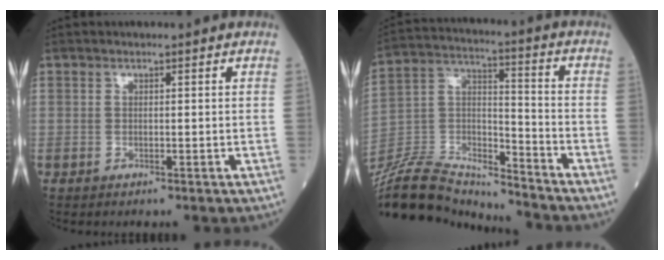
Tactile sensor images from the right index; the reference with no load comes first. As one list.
[{"total": 18.9, "force": [-18.5, 2.6, 3.4], "torque": [-0.076, 0.034, -0.318]}]